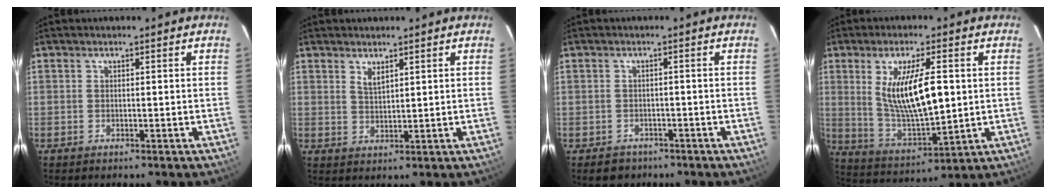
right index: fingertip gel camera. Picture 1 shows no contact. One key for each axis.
{"total": 2.3, "fx": 1.7, "fy": 0.7, "fz": 1.3, "tx": -0.023, "ty": -0.003, "tz": 0.032}
{"total": 4.0, "fx": -2.5, "fy": 3.0, "fz": 0.7, "tx": -0.011, "ty": 0.010, "tz": -0.032}
{"total": 13.8, "fx": 2.4, "fy": 4.2, "fz": 13.0, "tx": -0.237, "ty": -0.013, "tz": 0.060}